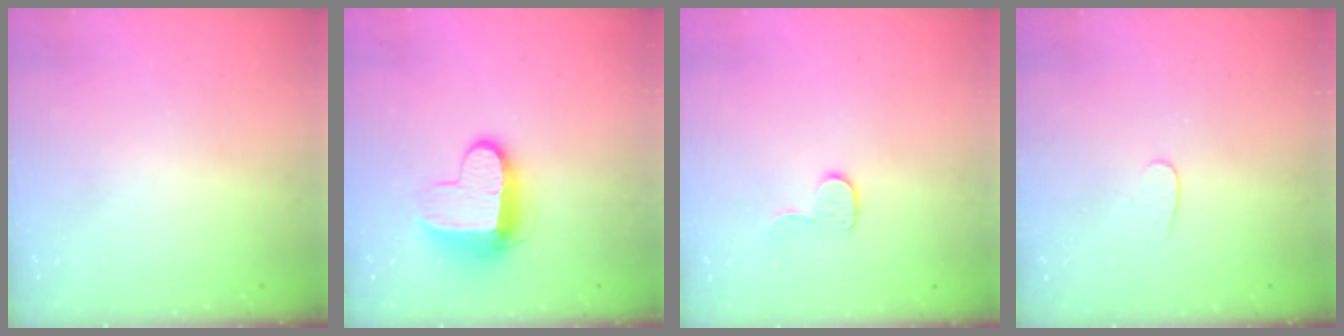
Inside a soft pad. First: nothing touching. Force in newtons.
{"total": 10.8, "press": 10.8, "slide": 0.9}
{"total": 6.7, "press": 6.7, "slide": 0.4}
{"total": 4.1, "press": 4.1, "slide": 0.3}